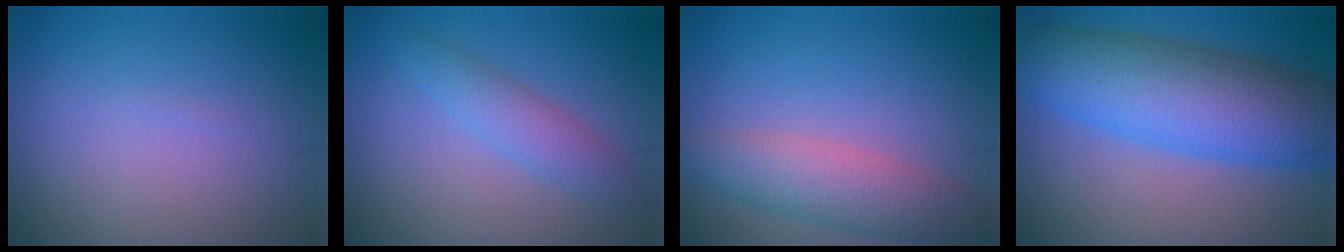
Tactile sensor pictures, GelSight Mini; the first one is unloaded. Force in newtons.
{"total": 2.7, "press": 2.7, "slide": 0.1}
{"total": 4.5, "press": 4.5, "slide": 0.1}
{"total": 10.3, "press": 10.3, "slide": 0.1}